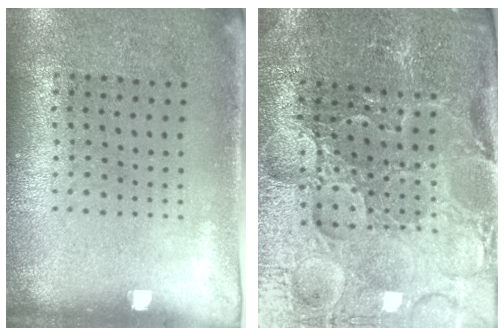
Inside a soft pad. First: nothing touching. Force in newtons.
{"total": 4.3, "press": 4.2, "slide": 0.9}